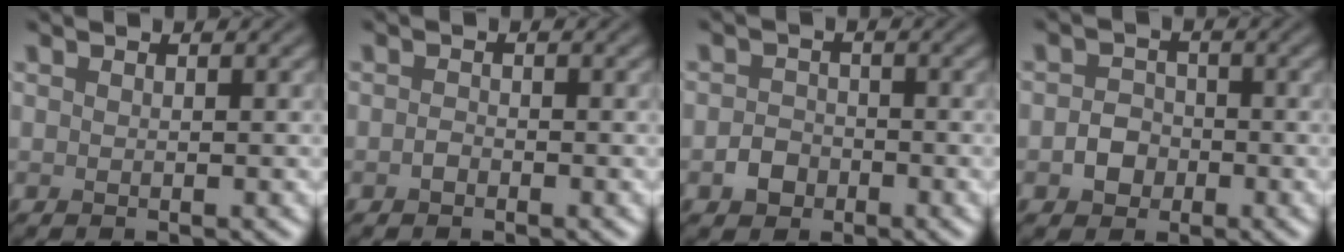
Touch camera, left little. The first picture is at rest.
{"total": 0.7, "force": [-0.4, 0.5, 0.4], "torque": [-0.009, -0.001, -0.009]}
{"total": 2.1, "force": [-1.0, 1.7, 0.8], "torque": [-0.009, 0.001, -0.023]}
{"total": 2.4, "force": [-0.9, 2.0, 1.0], "torque": [-0.011, 0.002, -0.021]}